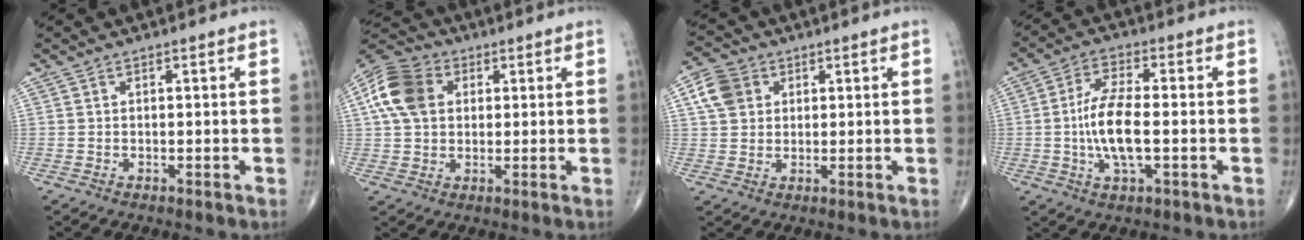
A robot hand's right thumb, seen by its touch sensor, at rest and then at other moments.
{"total": 11.7, "force": [2.8, 8.6, 7.5], "torque": [-0.137, 0.014, 0.042]}
{"total": 6.5, "force": [2.1, 5.3, 3.2], "torque": [-0.049, 0.004, 0.035]}
{"total": 10.0, "force": [-1.2, 3.4, 9.3], "torque": [-0.190, 0.009, -0.025]}